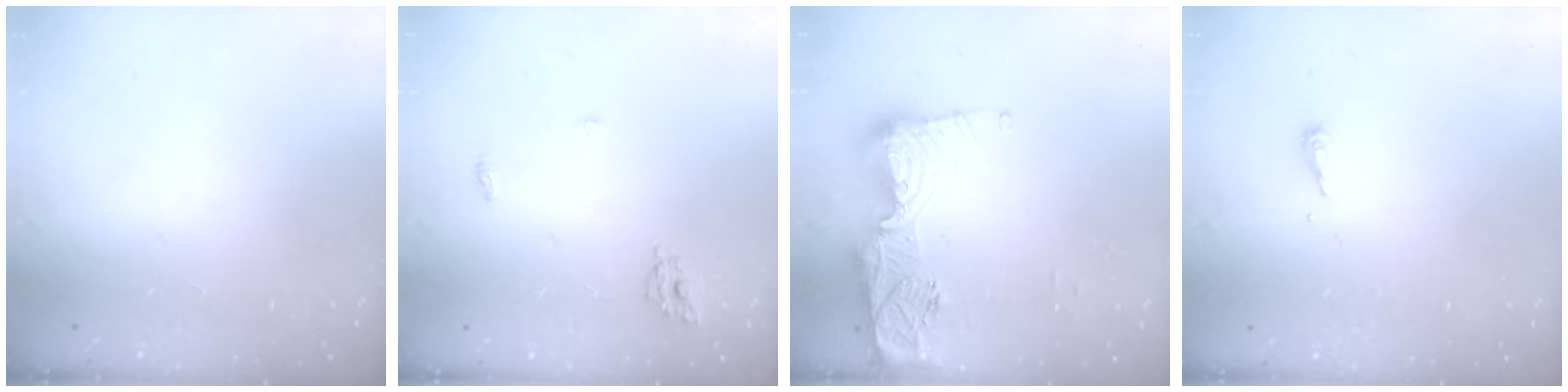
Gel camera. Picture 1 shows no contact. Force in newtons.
{"total": 5.0, "press": 5.0, "slide": 0.3}
{"total": 14.0, "press": 13.9, "slide": 1.5}
{"total": 4.7, "press": 4.6, "slide": 0.4}